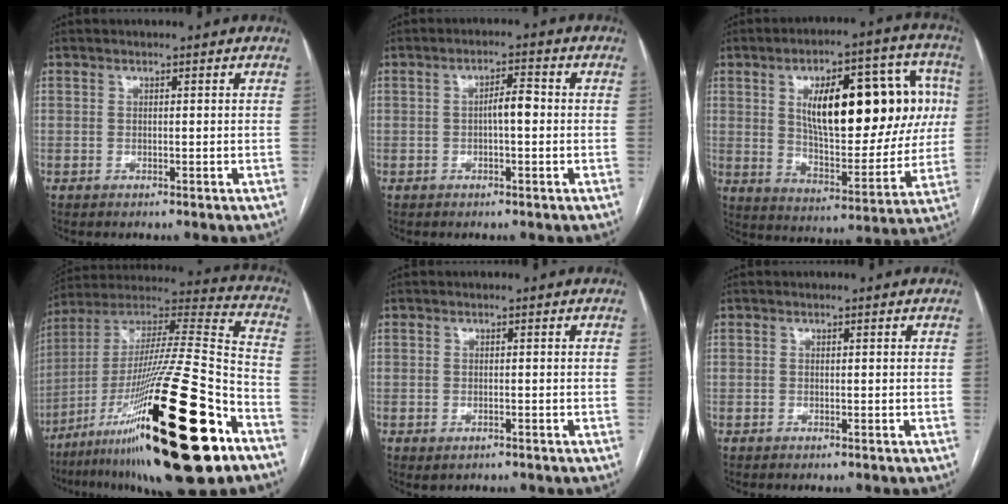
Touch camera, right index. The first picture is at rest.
{"total": 3.3, "force": [-0.3, 0.8, 3.2], "torque": [-0.050, 0.009, -0.005]}
{"total": 23.2, "force": [5.1, 9.0, 20.7], "torque": [-0.302, 0.036, 0.081]}
{"total": 34.9, "force": [-16.8, 4.8, 30.2], "torque": [-0.498, -0.043, -0.279]}
{"total": 1.4, "force": [-0.8, 0.7, 0.9], "torque": [-0.013, -0.001, -0.003]}
{"total": 0.0}